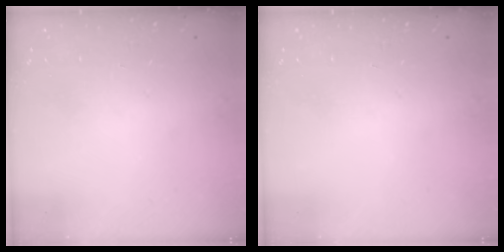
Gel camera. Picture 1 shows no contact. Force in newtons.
{"total": 0.0}